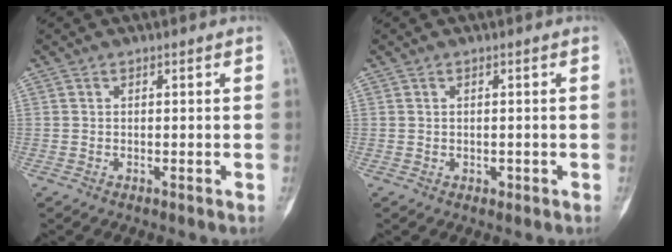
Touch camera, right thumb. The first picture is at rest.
{"total": 0.9, "force": [-0.1, 0.7, 0.5], "torque": [-0.004, -0.001, 0.001]}